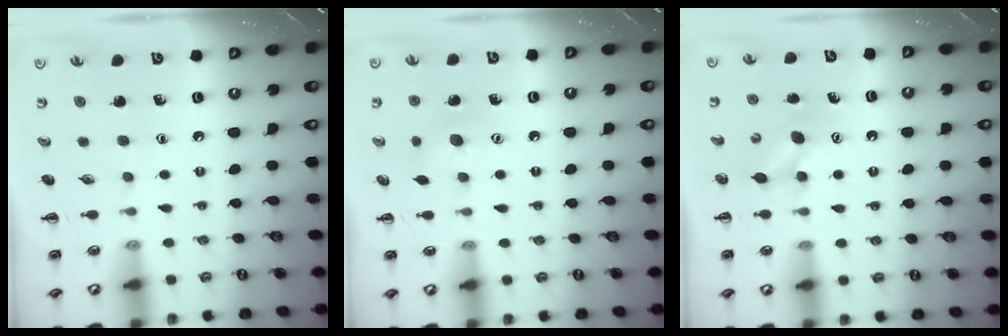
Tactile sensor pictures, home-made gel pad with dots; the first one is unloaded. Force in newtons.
{"total": 6.0, "press": 5.9, "slide": 1.4}
{"total": 4.5, "press": 4.4, "slide": 1.0}